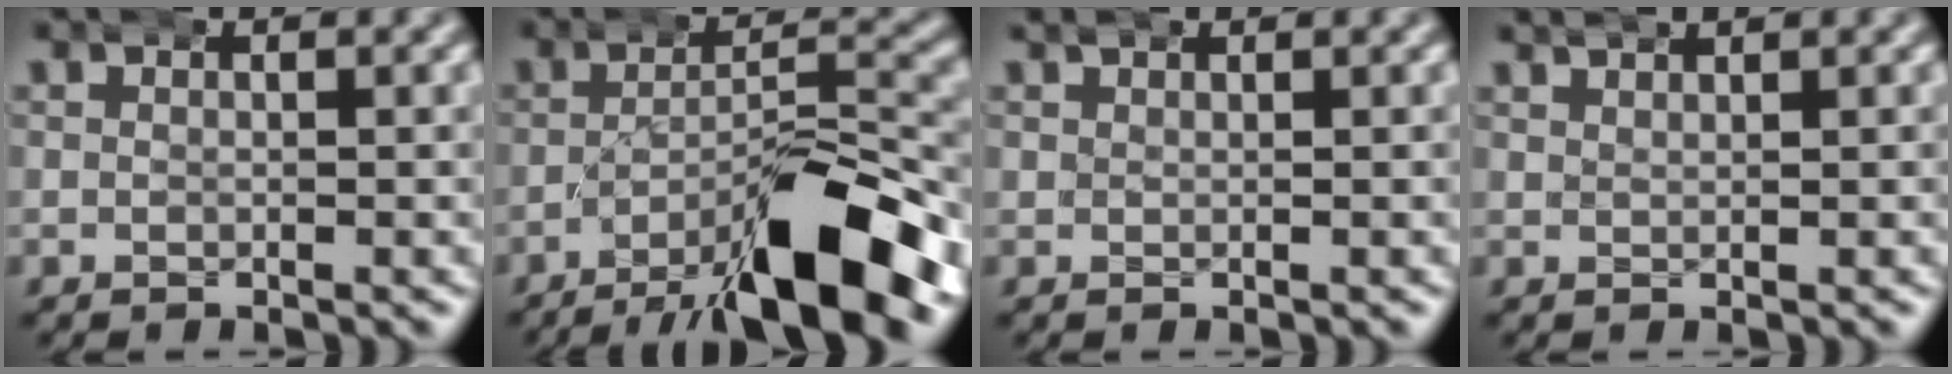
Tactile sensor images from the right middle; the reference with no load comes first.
{"total": 9.5, "force": [-5.4, 2.0, 7.5], "torque": [-0.109, -0.002, -0.084]}
{"total": 0.8, "force": [0.8, 0.0, 0.2], "torque": [-0.007, 0.002, 0.015]}
{"total": 1.6, "force": [1.6, 0.0, 0.2], "torque": [-0.007, 0.003, 0.030]}